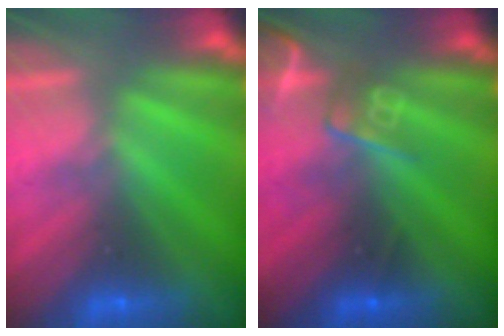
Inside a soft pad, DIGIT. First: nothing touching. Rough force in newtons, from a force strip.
{"total": 2.6}